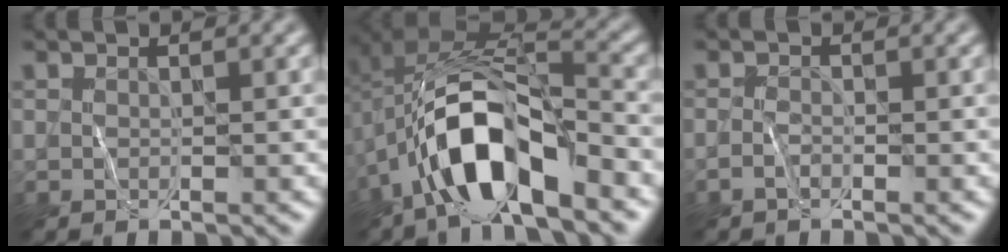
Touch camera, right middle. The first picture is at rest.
{"total": 11.1, "force": [-5.1, 4.3, 8.8], "torque": [-0.178, 0.006, -0.094]}
{"total": 0.9, "force": [-0.7, 0.2, 0.4], "torque": [-0.010, 0.002, -0.015]}